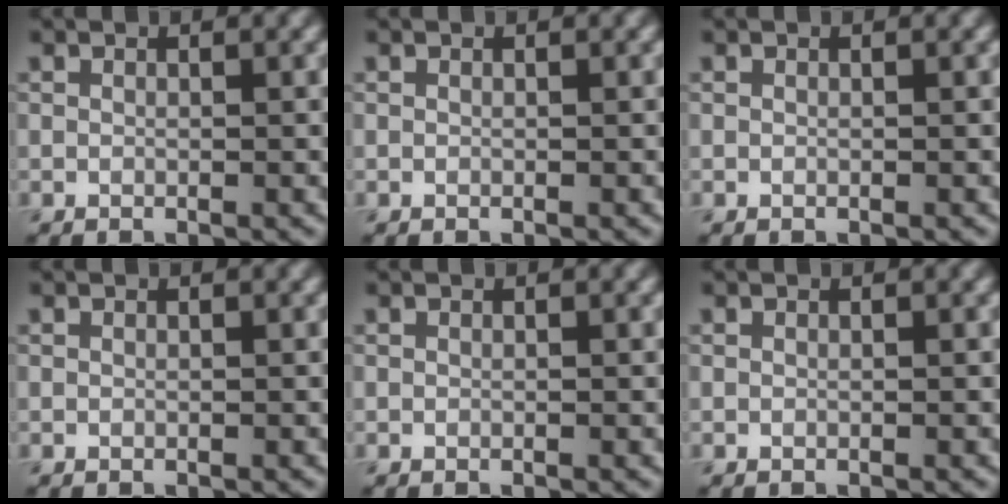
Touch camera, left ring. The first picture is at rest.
{"total": 0.0}
{"total": 0.0}
{"total": 0.0}
{"total": 0.0}
{"total": 0.0}